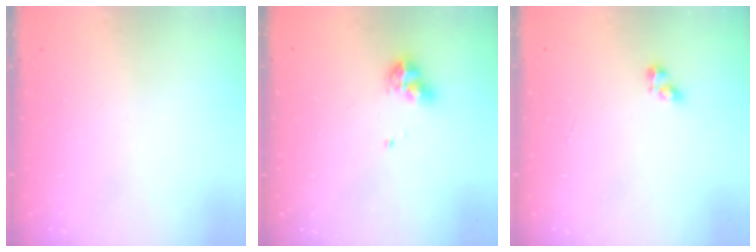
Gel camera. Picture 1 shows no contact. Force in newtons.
{"total": 8.5, "press": 8.4, "slide": 0.9}
{"total": 3.0, "press": 2.9, "slide": 0.6}